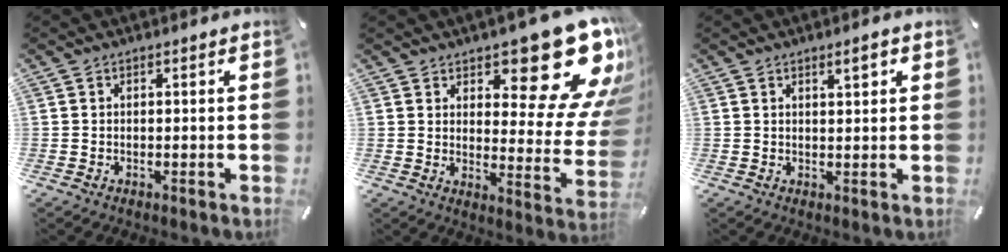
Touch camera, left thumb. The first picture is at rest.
{"total": 20.7, "force": [12.6, 8.6, 14.0], "torque": [-0.151, -0.110, 0.204]}
{"total": 3.1, "force": [1.8, 1.0, 2.3], "torque": [-0.033, -0.003, 0.026]}